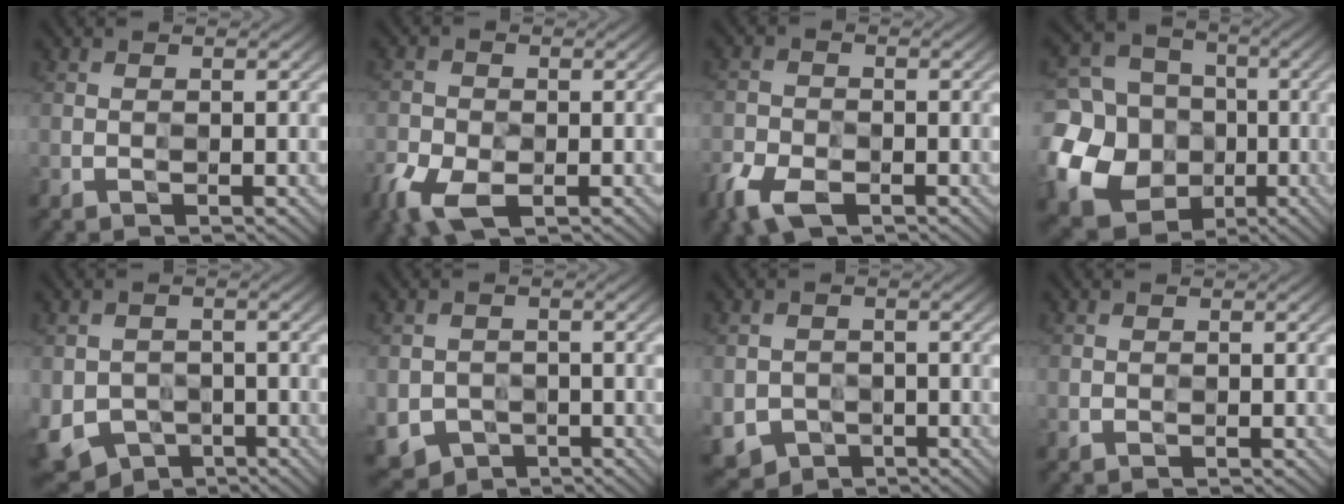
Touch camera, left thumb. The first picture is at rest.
{"total": 5.6, "force": [-3.1, 3.1, 3.6], "torque": [-0.087, -0.015, -0.062]}
{"total": 5.3, "force": [-3.4, 2.7, 2.9], "torque": [-0.071, -0.012, -0.069]}
{"total": 15.3, "force": [-3.2, 13.9, 5.8], "torque": [-0.206, -0.016, -0.075]}
{"total": 5.2, "force": [-2.0, 4.3, 1.9], "torque": [-0.058, -0.023, -0.033]}
{"total": 3.3, "force": [-1.4, 2.9, 0.6], "torque": [-0.025, -0.016, -0.025]}
{"total": 3.0, "force": [-1.3, 2.7, 0.4], "torque": [-0.021, -0.015, -0.023]}
{"total": 0.0}